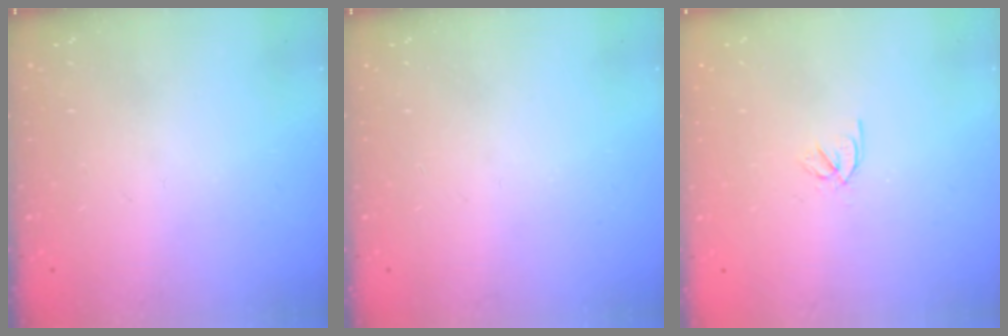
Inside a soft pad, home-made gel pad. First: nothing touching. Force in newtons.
{"total": 0.0}
{"total": 2.4, "press": 2.3, "slide": 0.7}